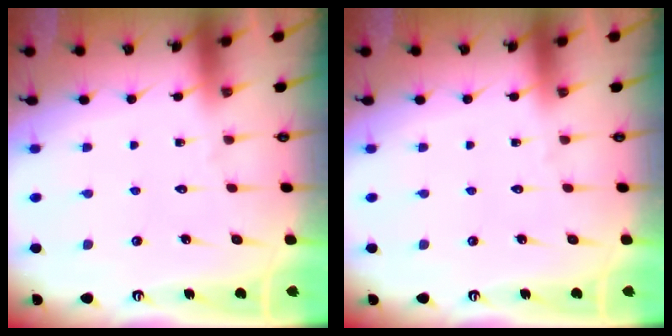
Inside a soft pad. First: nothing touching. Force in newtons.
{"total": 0.0}